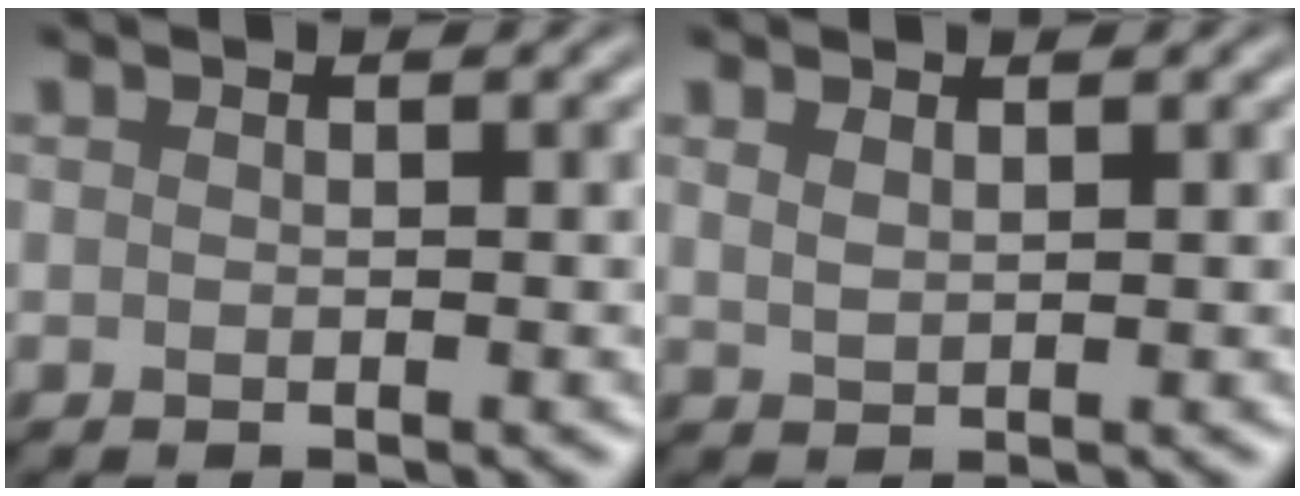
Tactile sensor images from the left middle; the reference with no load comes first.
{"total": 1.2, "force": [1.0, 0.4, 0.7], "torque": [-0.016, -0.002, 0.021]}